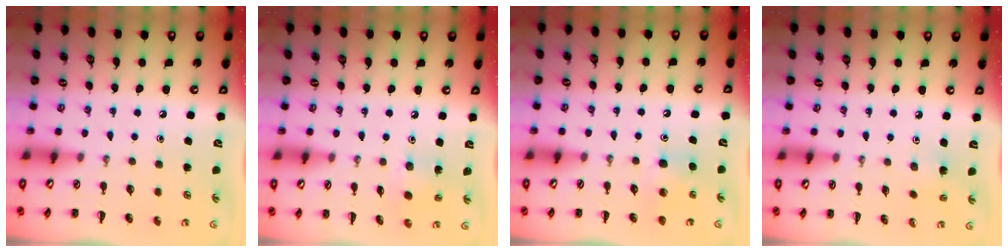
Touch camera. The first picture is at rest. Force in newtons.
{"total": 5.4, "press": 5.2, "slide": 1.4}
{"total": 4.7, "press": 4.5, "slide": 1.2}
{"total": 2.6, "press": 2.4, "slide": 0.8}